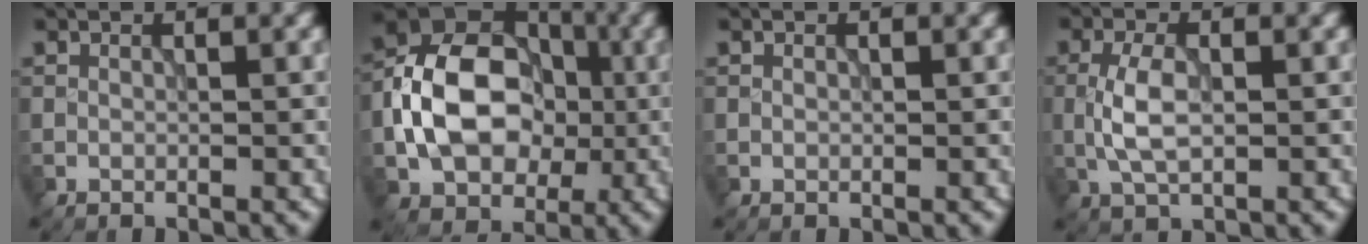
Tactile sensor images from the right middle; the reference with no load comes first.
{"total": 11.0, "force": [-1.2, 8.1, 7.2], "torque": [-0.134, 0.015, -0.031]}
{"total": 0.0}
{"total": 3.5, "force": [-0.2, 1.8, 3.1], "torque": [-0.073, 0.001, -0.003]}